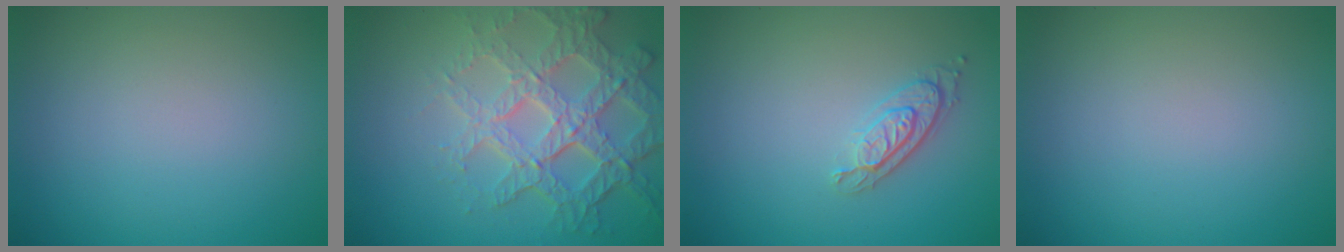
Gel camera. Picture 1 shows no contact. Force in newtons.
{"total": 7.1, "press": 5.1, "slide": 5.0}
{"total": 2.1, "press": 1.8, "slide": 1.1}
{"total": 0.0}